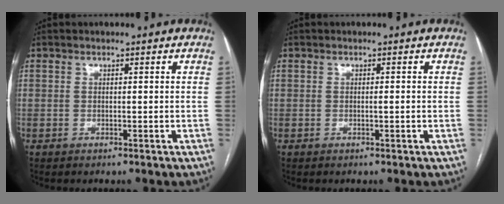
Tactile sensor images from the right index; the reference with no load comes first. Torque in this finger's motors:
{"motor_torque": [0.16, 0.29, 0.06, 0.02]}